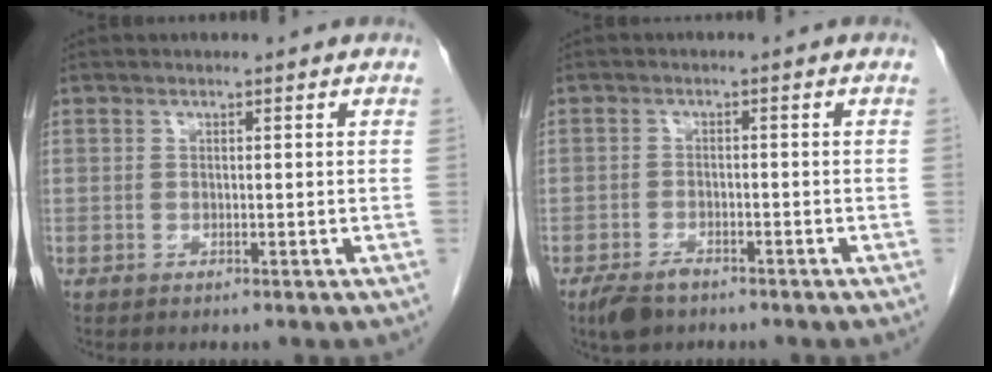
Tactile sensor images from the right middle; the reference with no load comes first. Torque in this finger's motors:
{"motor_torque": [0.29, -0.17, 0.02, 0.01]}